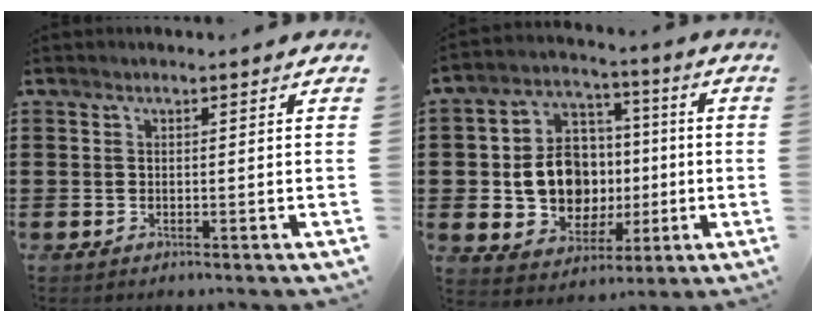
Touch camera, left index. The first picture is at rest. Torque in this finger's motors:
{"motor_torque": [1.67, 0.47, 1.05, 0.18]}